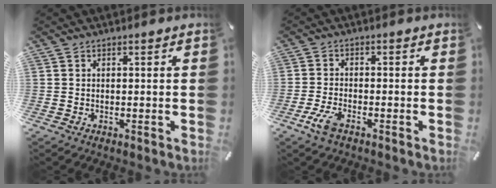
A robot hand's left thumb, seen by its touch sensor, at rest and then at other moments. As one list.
[{"total": 4.6, "force": [-2.6, 1.7, 3.4], "torque": [-0.093, -0.005, -0.056]}]